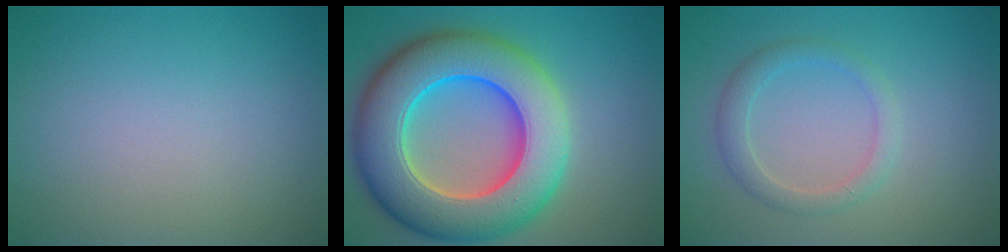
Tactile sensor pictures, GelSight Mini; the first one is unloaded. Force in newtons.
{"total": 13.2, "press": 13.1, "slide": 2.1}
{"total": 2.2, "press": 2.2, "slide": 0.0}